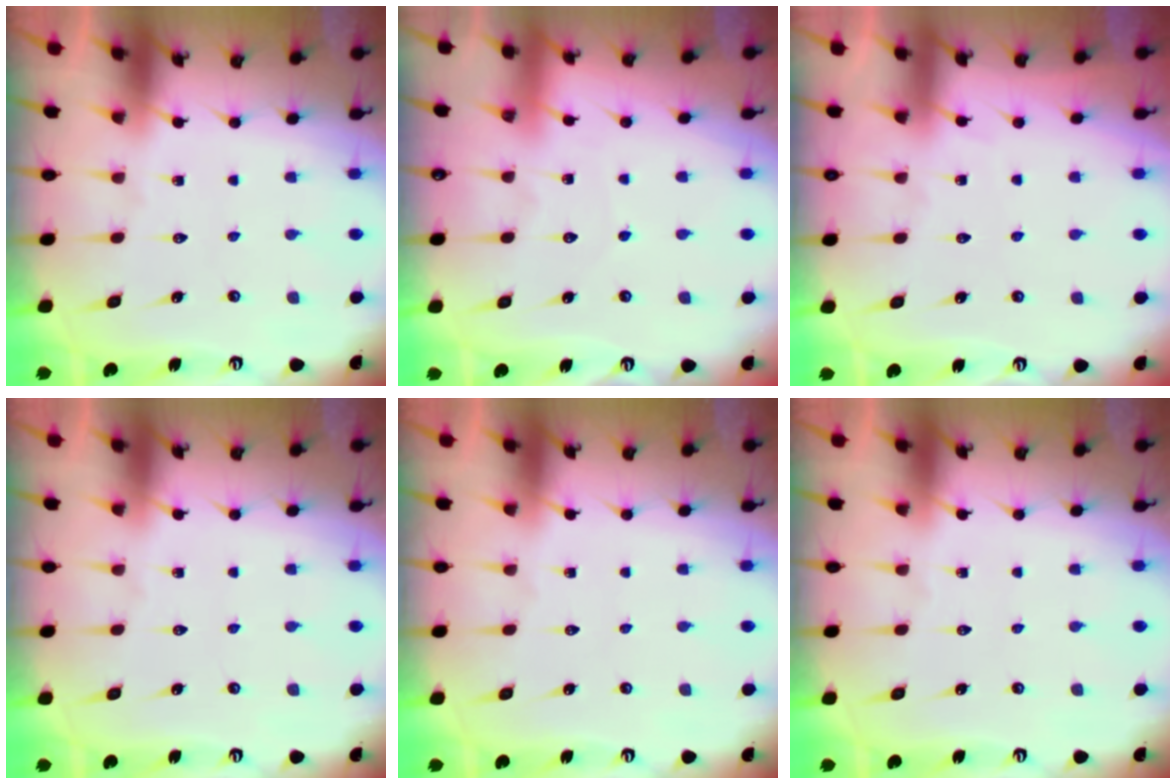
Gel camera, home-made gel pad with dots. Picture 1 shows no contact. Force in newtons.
{"total": 4.3, "press": 4.2, "slide": 0.5}
{"total": 4.8, "press": 4.7, "slide": 0.6}
{"total": 0.0}
{"total": 0.0}
{"total": 0.0}